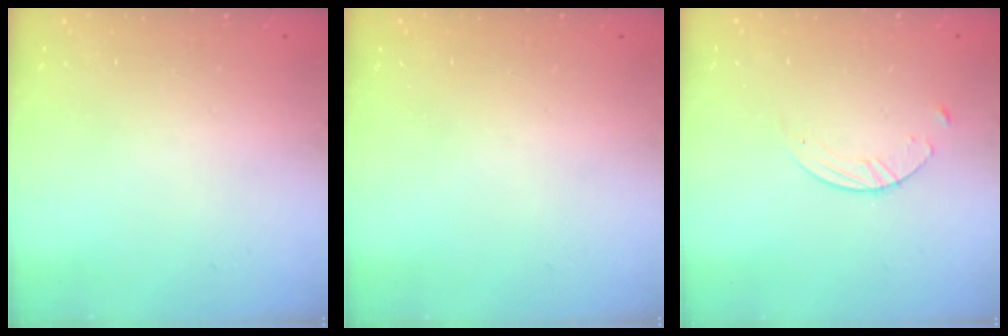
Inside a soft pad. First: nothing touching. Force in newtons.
{"total": 0.0}
{"total": 3.6, "press": 3.6, "slide": 0.4}